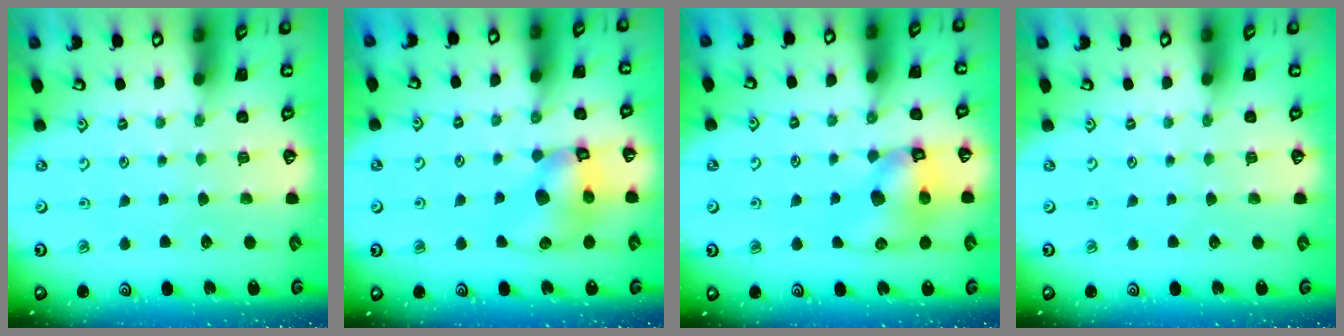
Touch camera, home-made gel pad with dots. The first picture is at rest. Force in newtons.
{"total": 10.8, "press": 10.7, "slide": 1.5}
{"total": 11.0, "press": 10.9, "slide": 1.7}
{"total": 0.0}